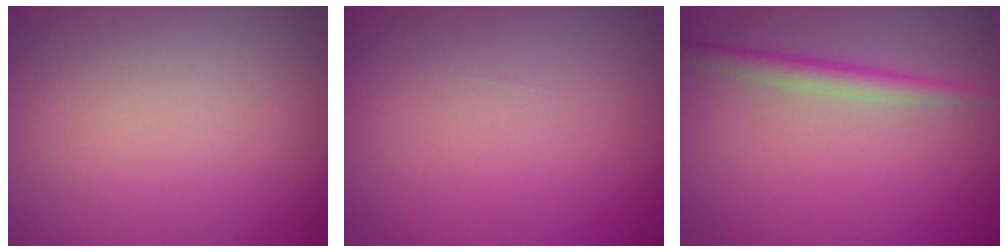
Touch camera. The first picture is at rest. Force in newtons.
{"total": 0.0}
{"total": 2.0, "press": 2.0, "slide": 0.0}